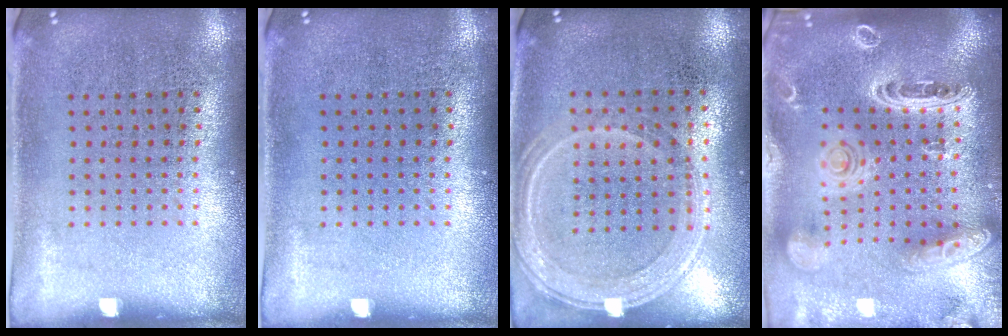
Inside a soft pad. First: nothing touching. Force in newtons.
{"total": 0.0}
{"total": 1.2, "press": 1.2, "slide": 0.4}
{"total": 3.7, "press": 3.0, "slide": 2.3}